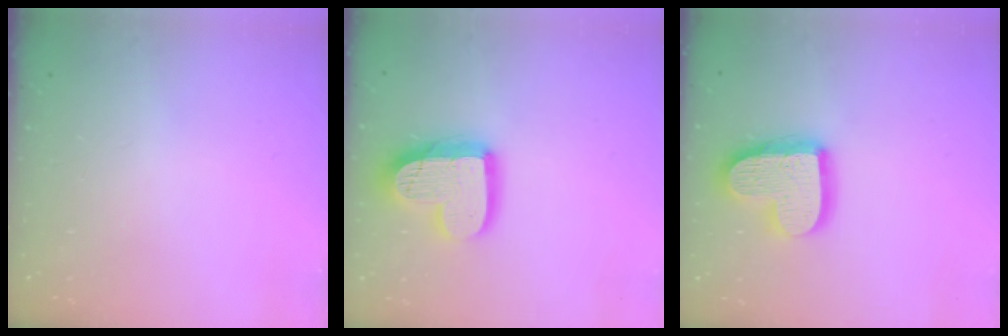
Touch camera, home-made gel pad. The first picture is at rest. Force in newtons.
{"total": 16.5, "press": 16.4, "slide": 1.3}
{"total": 17.2, "press": 17.1, "slide": 1.4}